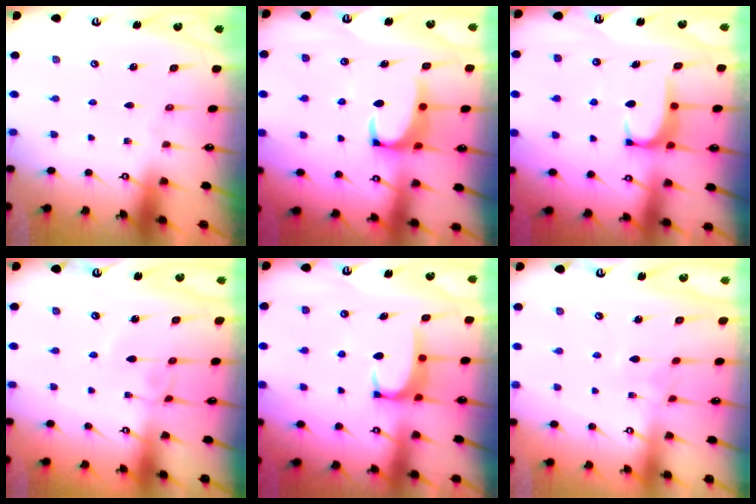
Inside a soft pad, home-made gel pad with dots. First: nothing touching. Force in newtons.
{"total": 2.3, "press": 2.1, "slide": 0.9}
{"total": 2.0, "press": 1.9, "slide": 0.5}
{"total": 3.6, "press": 3.6, "slide": 0.1}
{"total": 2.9, "press": 2.9, "slide": 0.3}
{"total": 2.9, "press": 2.9, "slide": 0.2}